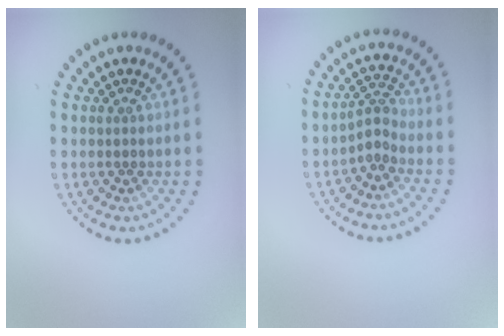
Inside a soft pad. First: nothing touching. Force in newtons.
{"total": 2.0, "press": 1.3, "slide": 1.5}